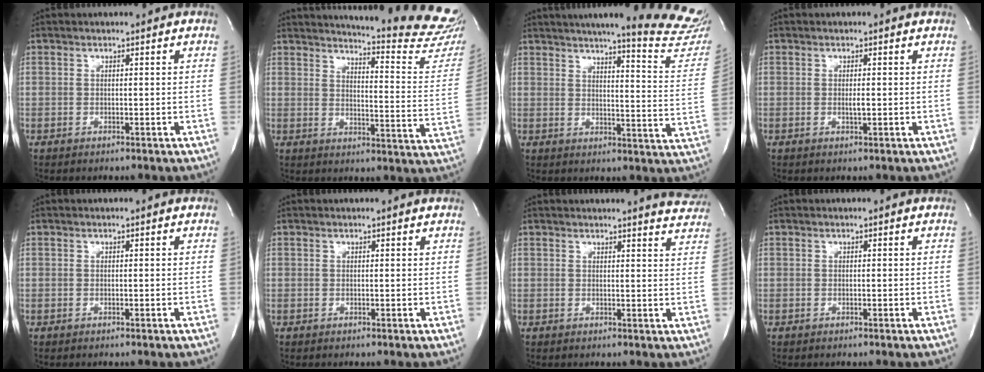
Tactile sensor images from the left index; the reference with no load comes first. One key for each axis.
{"total": 23.0, "fx": 21.8, "fy": 0.4, "fz": 7.3, "tx": -0.102, "ty": -0.143, "tz": 0.244}
{"total": 21.3, "fx": 19.1, "fy": 0.1, "fz": 9.4, "tx": -0.122, "ty": -0.095, "tz": 0.215}
{"total": 1.0, "fx": -0.3, "fy": 0.1, "fz": 0.9, "tx": -0.019, "ty": -0.005, "tz": -0.006}
{"total": 0.0}
{"total": 1.0, "fx": 1.0, "fy": 0.0, "fz": 0.2, "tx": -0.013, "ty": -0.003, "tz": 0.003}
{"total": 7.2, "fx": 7.1, "fy": 0.4, "fz": 1.3, "tx": -0.010, "ty": -0.031, "tz": 0.054}
{"total": 0.0}